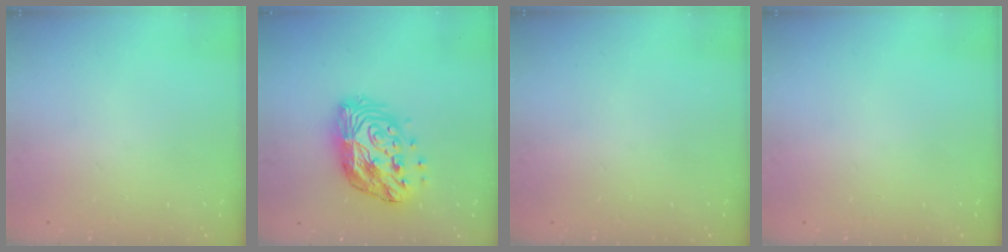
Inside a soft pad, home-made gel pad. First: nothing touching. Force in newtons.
{"total": 15.8, "press": 15.7, "slide": 1.3}
{"total": 0.0}
{"total": 0.0}